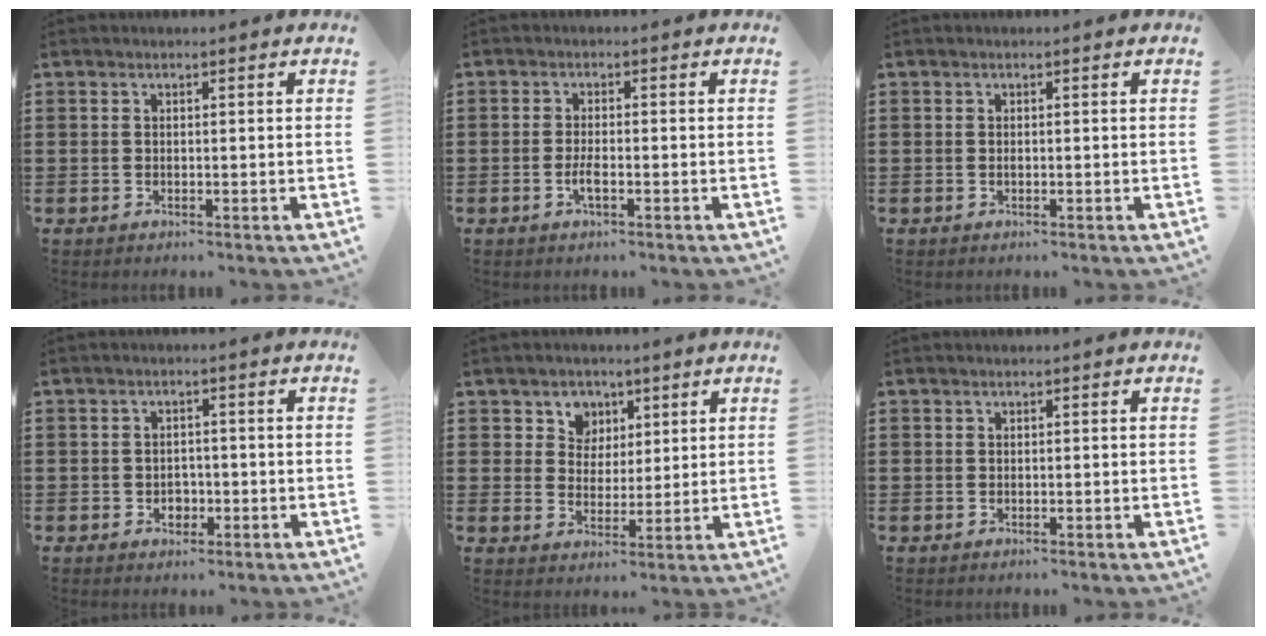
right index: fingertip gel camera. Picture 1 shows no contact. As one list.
[{"total": 2.3, "force": [-0.9, 0.3, 2.1], "torque": [-0.047, -0.006, -0.016]}, {"total": 0.0}, {"total": 2.3, "force": [-1.1, 1.7, 1.1], "torque": [-0.025, 0.000, -0.023]}, {"total": 4.6, "force": [2.2, 4.0, 0.5], "torque": [-0.027, 0.009, 0.036]}, {"total": 0.0}]